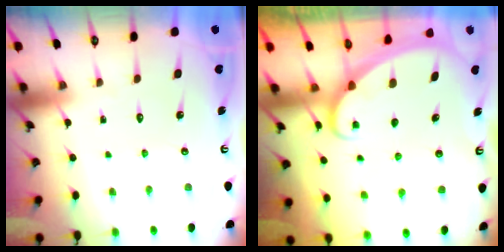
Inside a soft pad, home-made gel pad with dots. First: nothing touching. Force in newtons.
{"total": 1.7, "press": 1.7, "slide": 0.1}